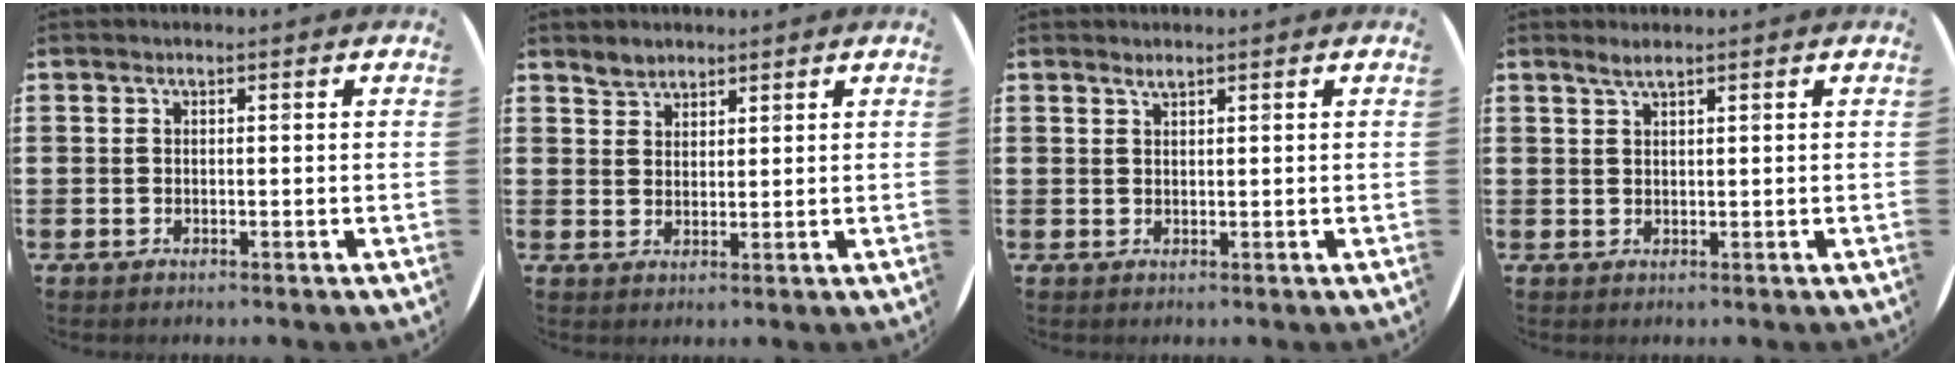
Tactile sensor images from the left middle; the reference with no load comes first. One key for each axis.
{"total": 2.4, "fx": 2.2, "fy": 1.0, "fz": 0.0, "tx": -0.002, "ty": 0.003, "tz": 0.044}
{"total": 0.8, "fx": 0.8, "fy": 0.0, "fz": 0.2, "tx": -0.004, "ty": -0.002, "tz": 0.016}
{"total": 1.5, "fx": 1.2, "fy": 0.0, "fz": 0.8, "tx": -0.016, "ty": 0.002, "tz": 0.023}